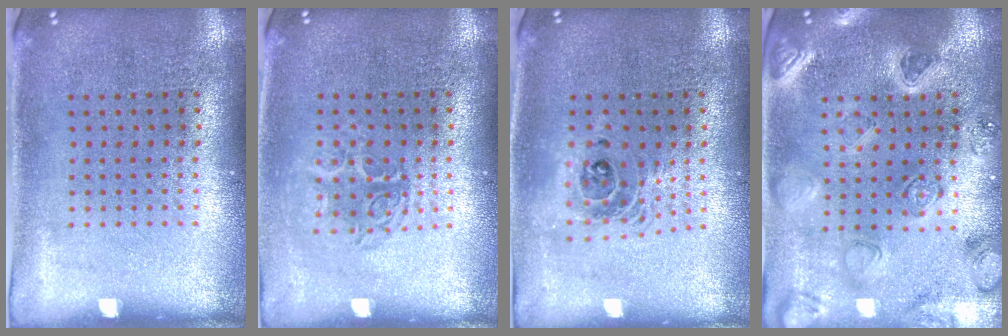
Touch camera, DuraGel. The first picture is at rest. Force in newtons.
{"total": 1.2, "press": 1.1, "slide": 0.4}
{"total": 1.4, "press": 1.2, "slide": 0.7}
{"total": 2.3, "press": 2.3, "slide": 0.3}